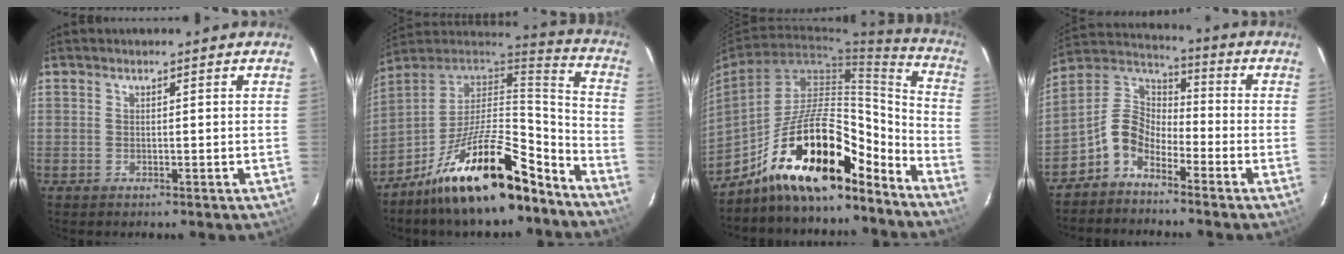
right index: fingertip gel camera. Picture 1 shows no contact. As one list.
[{"total": 22.3, "force": [-14.8, 6.7, 15.3], "torque": [-0.259, 0.007, -0.248]}, {"total": 19.1, "force": [-13.7, 5.9, 11.9], "torque": [-0.197, 0.031, -0.235]}, {"total": 8.5, "force": [-5.2, 5.0, 4.6], "torque": [-0.101, 0.030, -0.117]}]